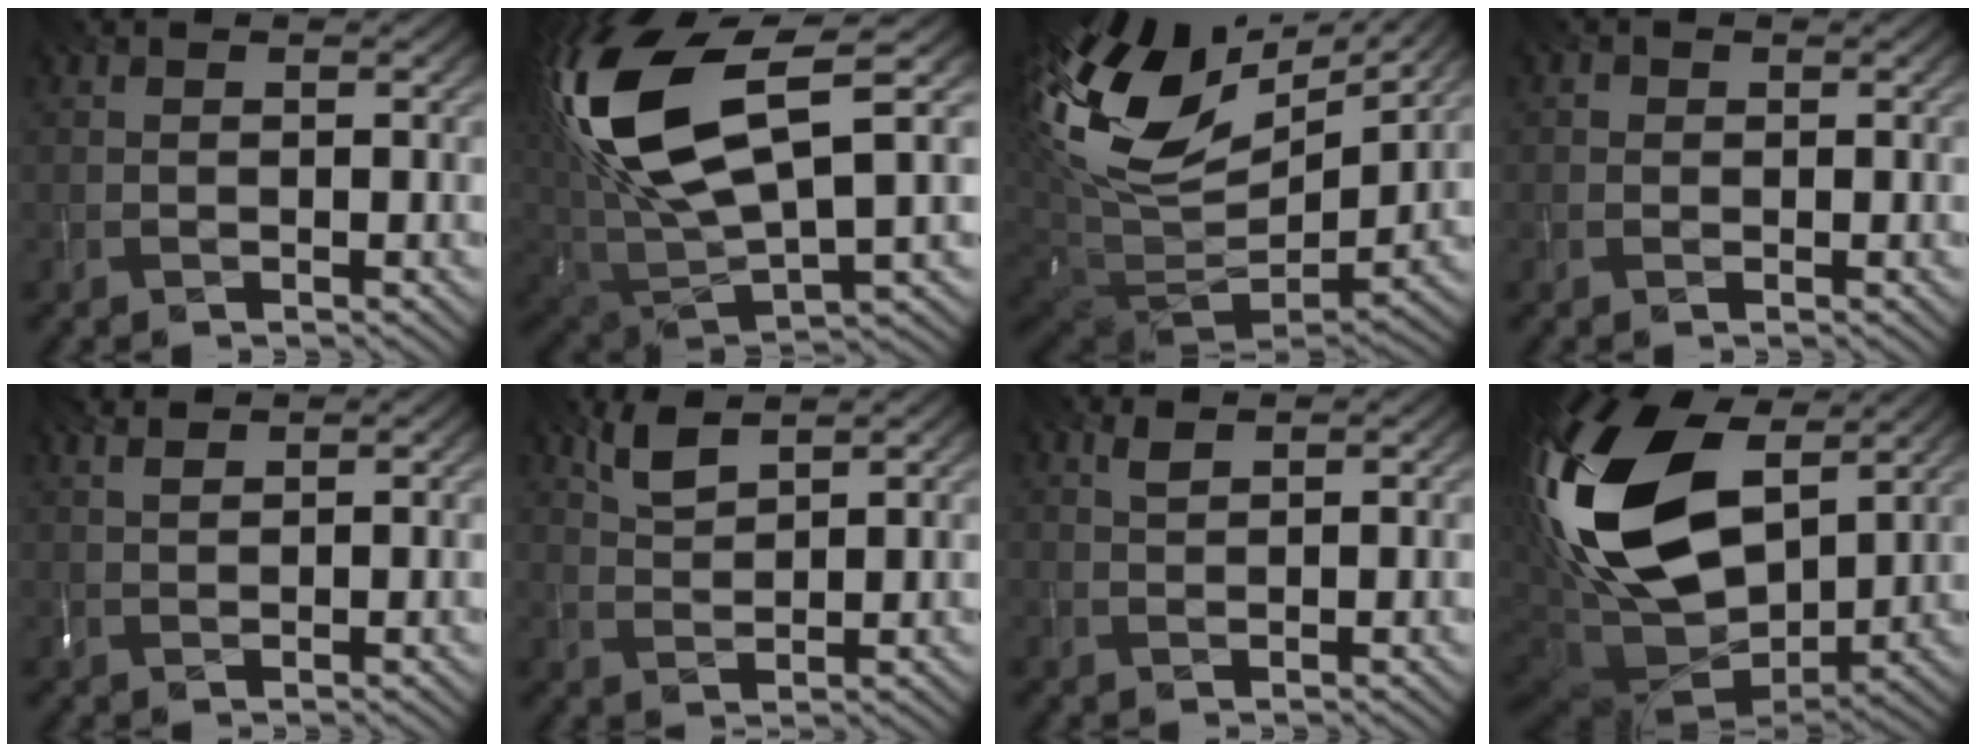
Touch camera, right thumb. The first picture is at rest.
{"total": 16.4, "force": [5.2, 7.6, 13.6], "torque": [-0.316, 0.005, 0.103]}
{"total": 17.9, "force": [6.5, 10.2, 13.1], "torque": [-0.298, 0.014, 0.126]}
{"total": 1.0, "force": [0.1, 0.9, 0.3], "torque": [-0.004, -0.002, -0.002]}
{"total": 2.4, "force": [1.9, 0.6, 1.3], "torque": [-0.037, 0.010, 0.041]}
{"total": 3.6, "force": [2.7, 1.0, 2.2], "torque": [-0.058, 0.000, 0.060]}
{"total": 1.3, "force": [0.9, 0.3, 0.8], "torque": [-0.025, 0.002, 0.020]}
{"total": 22.1, "force": [5.6, 13.1, 16.8], "torque": [-0.391, 0.005, 0.105]}